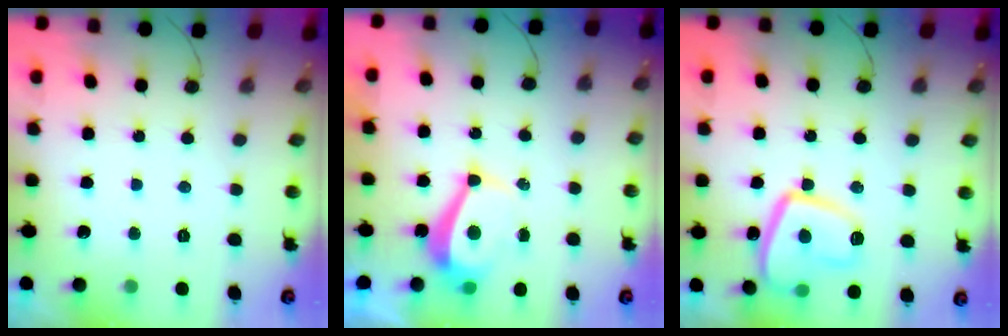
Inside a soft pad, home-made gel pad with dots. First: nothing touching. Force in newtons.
{"total": 4.9, "press": 4.9, "slide": 0.5}
{"total": 12.8, "press": 12.7, "slide": 1.3}